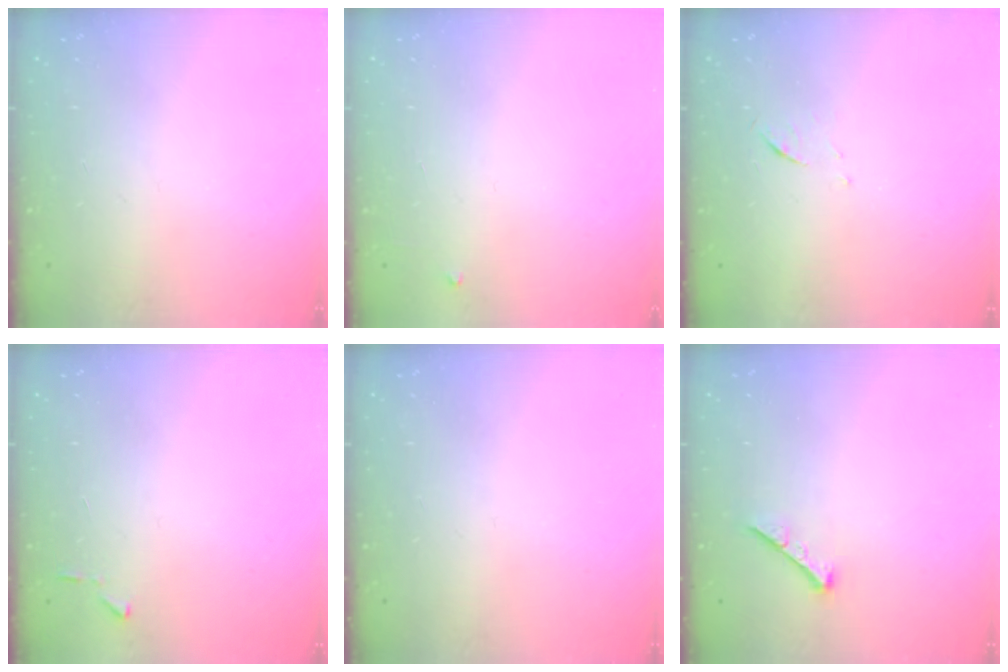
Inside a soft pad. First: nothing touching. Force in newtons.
{"total": 2.3, "press": 2.3, "slide": 0.3}
{"total": 5.0, "press": 4.9, "slide": 0.4}
{"total": 4.1, "press": 4.0, "slide": 0.5}
{"total": 0.0}
{"total": 0.0}